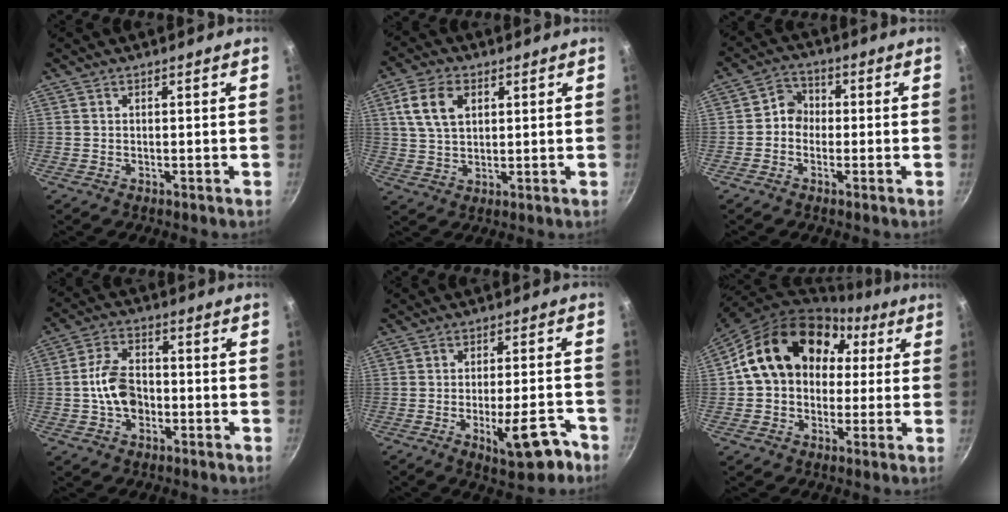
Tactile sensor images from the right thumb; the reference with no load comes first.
{"total": 8.3, "force": [2.8, 5.4, 5.6], "torque": [-0.094, 0.001, 0.054]}
{"total": 4.3, "force": [-0.7, 3.8, 1.9], "torque": [-0.003, 0.014, -0.025]}
{"total": 8.6, "force": [-1.5, 6.0, 6.0], "torque": [-0.093, 0.023, -0.033]}
{"total": 10.1, "force": [-5.0, 3.6, 8.0], "torque": [-0.085, 0.030, -0.061]}
{"total": 19.4, "force": [3.6, 15.2, 11.4], "torque": [-0.163, 0.049, 0.052]}